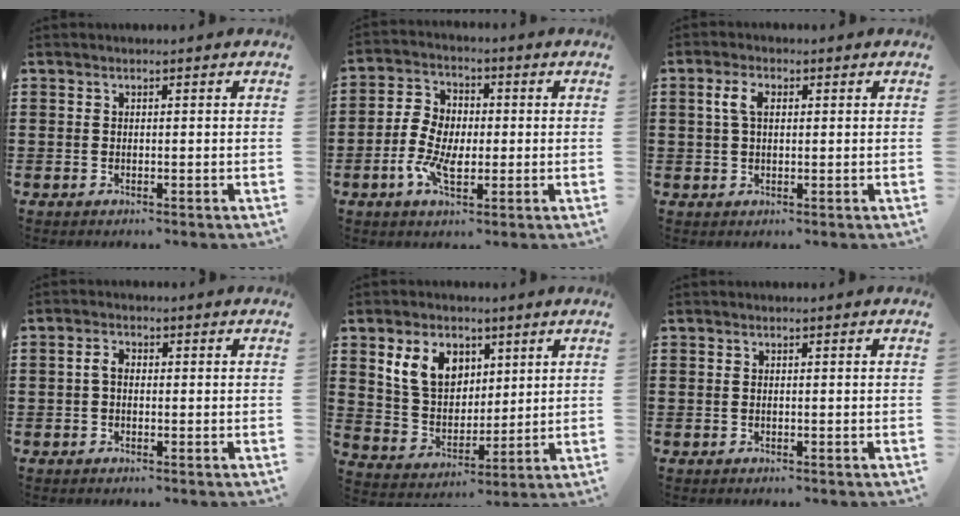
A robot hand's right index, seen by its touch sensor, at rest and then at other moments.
{"total": 6.6, "force": [-1.8, 4.3, 4.6], "torque": [-0.106, 0.011, -0.038]}
{"total": 3.1, "force": [0.6, 1.7, 2.6], "torque": [-0.062, 0.009, 0.005]}
{"total": 2.2, "force": [-0.2, 1.3, 1.7], "torque": [-0.041, 0.001, -0.008]}
{"total": 8.5, "force": [3.9, 5.9, 4.6], "torque": [-0.109, 0.017, 0.072]}
{"total": 0.0}